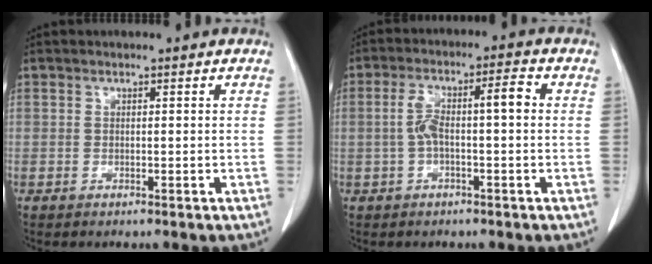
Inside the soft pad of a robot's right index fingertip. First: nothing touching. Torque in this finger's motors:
{"motor_torque": [0.86, 0.00, 0.16, 0.08]}